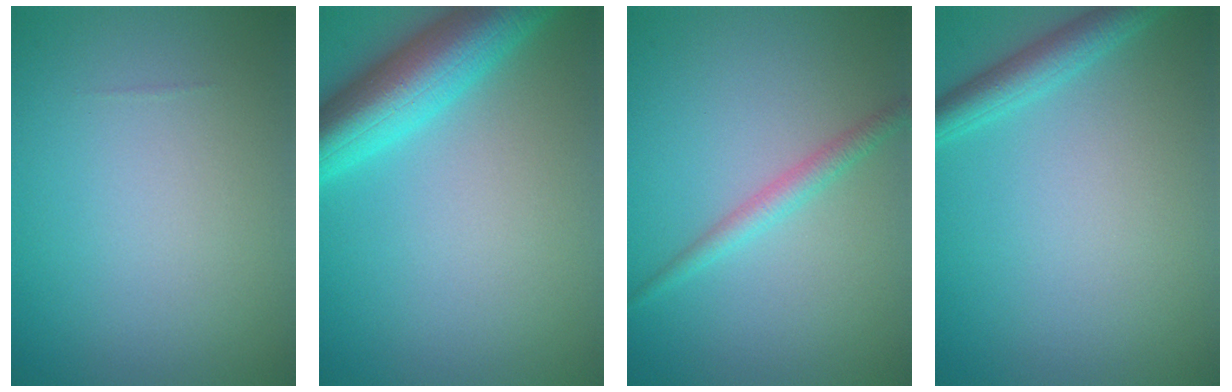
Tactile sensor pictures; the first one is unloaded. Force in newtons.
{"total": 7.4, "press": 7.4, "slide": 0.3}
{"total": 1.8, "press": 1.8, "slide": 0.0}
{"total": 2.7, "press": 2.7, "slide": 0.1}